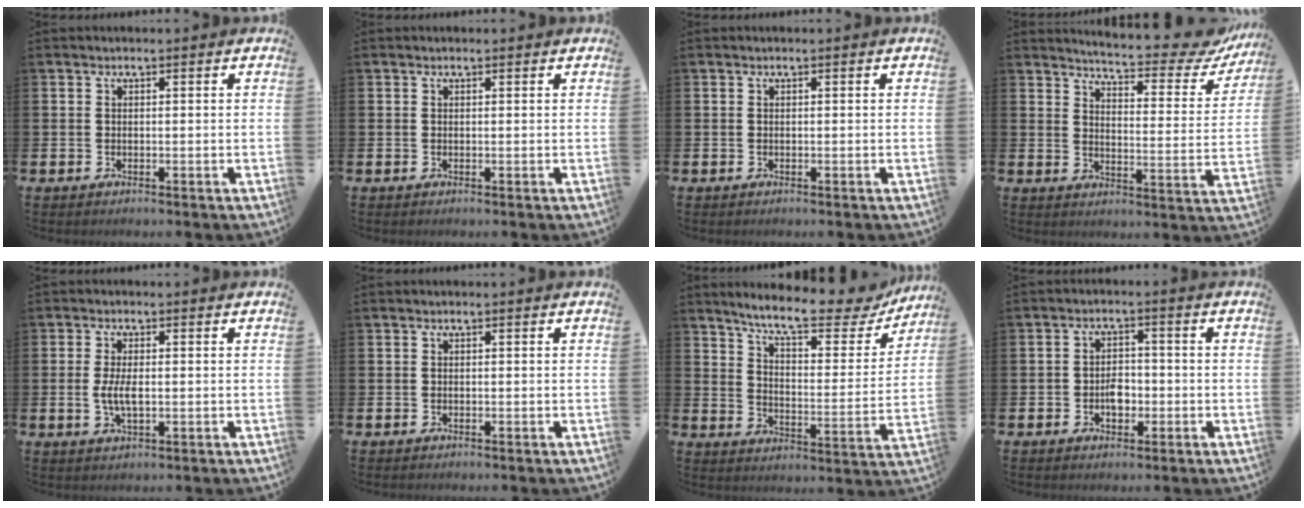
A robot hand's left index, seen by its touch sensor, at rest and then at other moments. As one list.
[{"total": 0.0}, {"total": 0.0}, {"total": 5.9, "force": [5.7, 0.7, 1.4], "torque": [-0.043, -0.052, 0.091]}, {"total": 3.7, "force": [-0.1, 1.6, 3.3], "torque": [-0.067, 0.002, -0.007]}, {"total": 0.0}, {"total": 9.8, "force": [8.7, 1.8, 4.3], "torque": [-0.105, -0.055, 0.145]}, {"total": 3.0, "force": [-0.8, 2.1, 1.9], "torque": [-0.026, 0.001, -0.020]}]